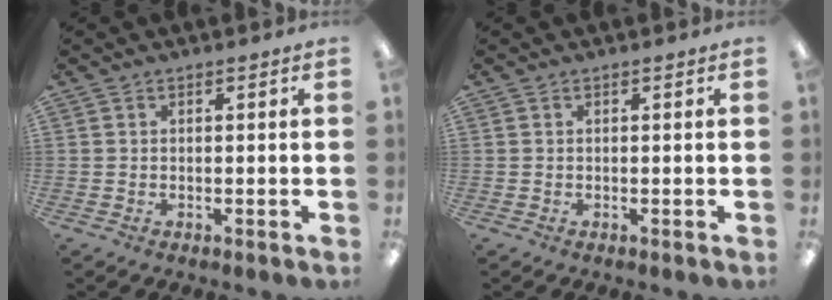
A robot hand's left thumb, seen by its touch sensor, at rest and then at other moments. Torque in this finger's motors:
{"motor_torque": [-0.01, 0.01, -0.29, 0.09, -0.01]}